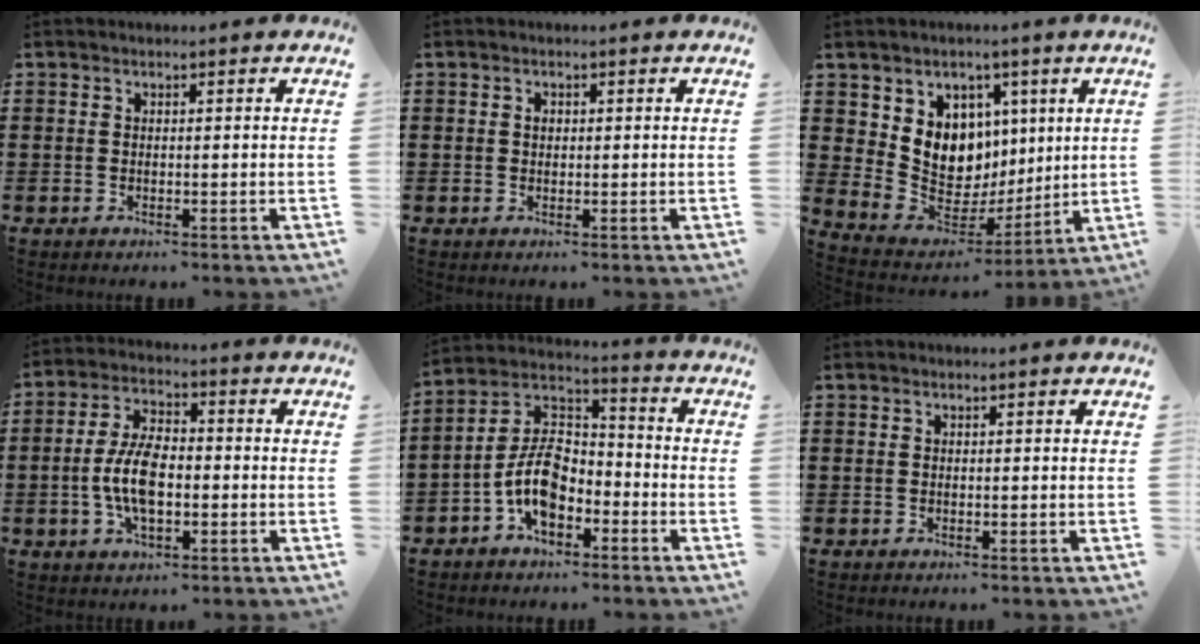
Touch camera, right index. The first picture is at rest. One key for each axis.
{"total": 1.0, "fx": 0.2, "fy": 0.7, "fz": 0.7, "tx": -0.015, "ty": 0.004, "tz": 0.004}
{"total": 9.2, "fx": 3.2, "fy": 8.2, "fz": 2.5, "tx": -0.075, "ty": -0.042, "tz": 0.068}
{"total": 8.1, "fx": -1.4, "fy": 3.9, "fz": 7.0, "tx": -0.165, "ty": -0.003, "tz": -0.035}
{"total": 9.3, "fx": -3.9, "fy": 5.2, "fz": 6.6, "tx": -0.165, "ty": 0.004, "tz": -0.081}
{"total": 0.0}